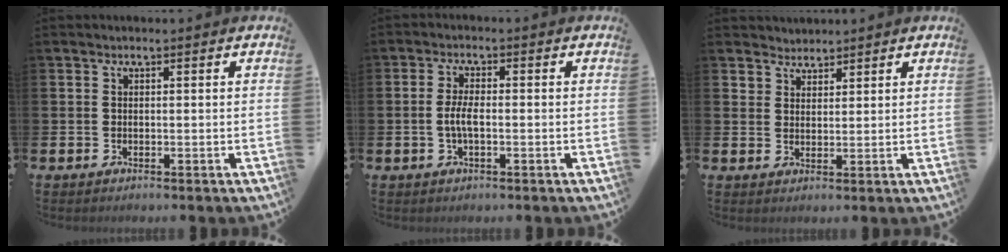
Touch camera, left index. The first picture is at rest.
{"total": 3.0, "force": [-0.6, 1.1, 2.8], "torque": [-0.057, 0.001, -0.015]}
{"total": 3.0, "force": [2.7, 1.1, -0.6], "torque": [0.001, -0.006, 0.051]}